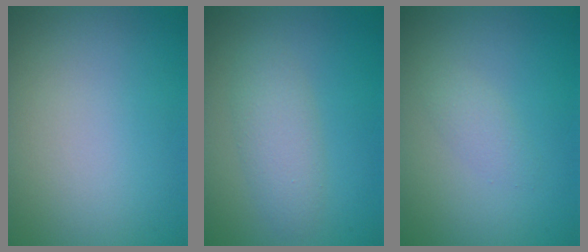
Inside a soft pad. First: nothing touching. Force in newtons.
{"total": 2.6, "press": 2.6, "slide": 0.1}
{"total": 1.3, "press": 1.3, "slide": 0.0}